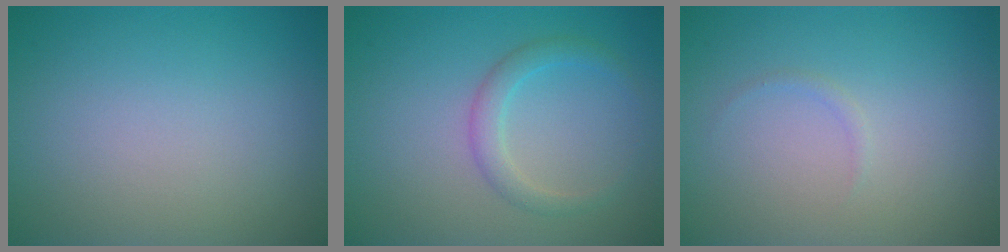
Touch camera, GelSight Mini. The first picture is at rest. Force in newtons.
{"total": 2.0, "press": 2.0, "slide": 0.1}
{"total": 0.5, "press": 0.5, "slide": 0.0}